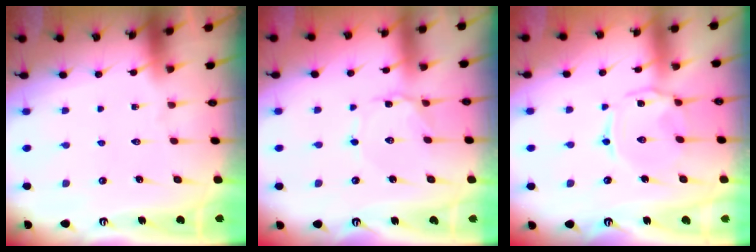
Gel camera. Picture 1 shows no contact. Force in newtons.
{"total": 1.8, "press": 1.7, "slide": 0.2}
{"total": 2.7, "press": 2.7, "slide": 0.4}